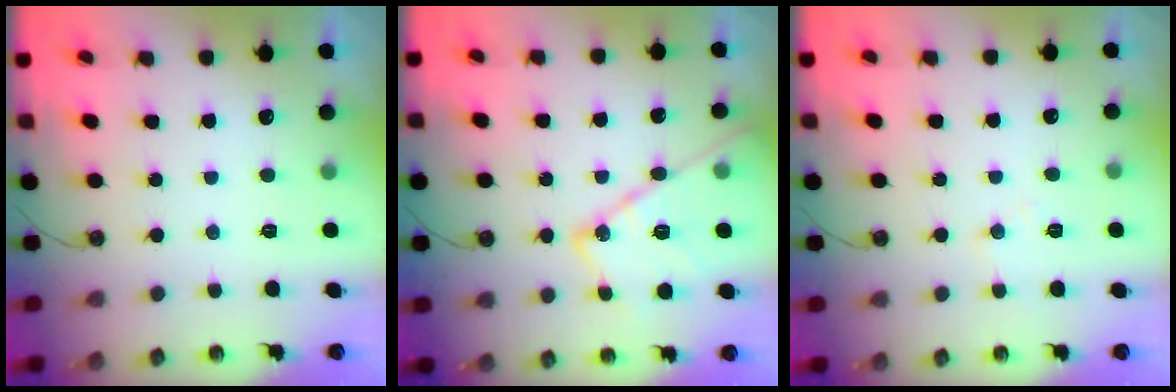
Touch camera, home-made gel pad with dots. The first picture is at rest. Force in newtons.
{"total": 17.4, "press": 17.4, "slide": 1.3}
{"total": 6.4, "press": 6.3, "slide": 0.9}